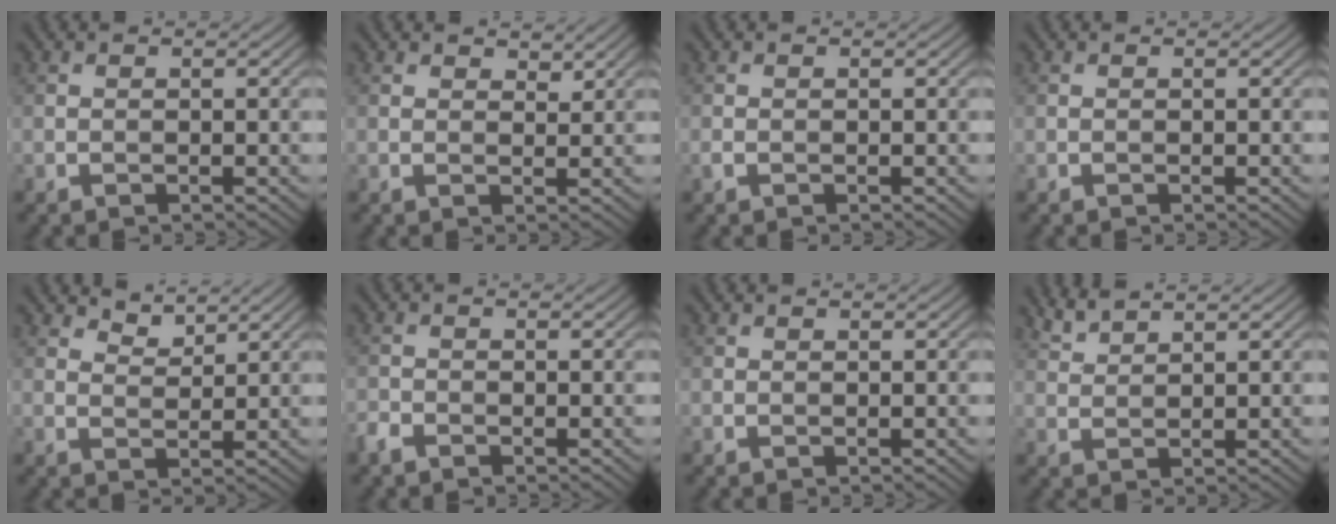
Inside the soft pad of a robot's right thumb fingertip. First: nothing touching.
{"total": 1.9, "force": [1.5, 0.8, 0.8], "torque": [-0.012, 0.000, 0.025]}
{"total": 0.5, "force": [-0.3, 0.3, 0.3], "torque": [-0.009, -0.002, -0.007]}
{"total": 0.0}
{"total": 2.5, "force": [2.3, 0.7, 0.7], "torque": [-0.015, -0.003, 0.046]}
{"total": 1.7, "force": [-1.4, 0.8, 0.7], "torque": [-0.016, -0.002, -0.037]}
{"total": 0.0}
{"total": 2.7, "force": [2.5, 0.3, 1.0], "torque": [-0.025, 0.006, 0.054]}